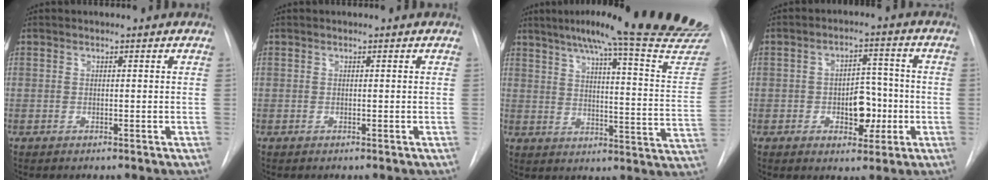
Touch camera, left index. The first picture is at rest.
{"total": 0.0}
{"total": 27.3, "force": [24.2, -0.5, 12.4], "torque": [-0.179, -0.102, 0.293]}
{"total": 6.6, "force": [-1.8, 3.9, 5.0], "torque": [-0.067, 0.013, -0.021]}